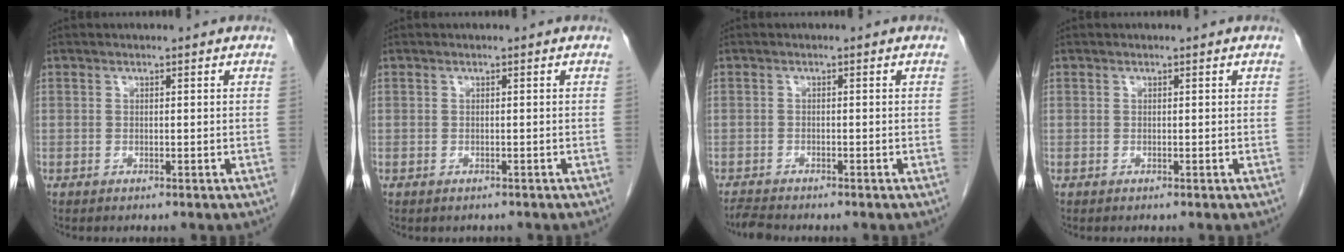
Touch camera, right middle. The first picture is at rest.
{"total": 0.5, "force": [-0.4, 0.3, 0.0], "torque": [-0.007, 0.001, -0.007]}
{"total": 2.2, "force": [-2.1, 0.2, 0.5], "torque": [-0.012, -0.010, -0.038]}
{"total": 0.0}